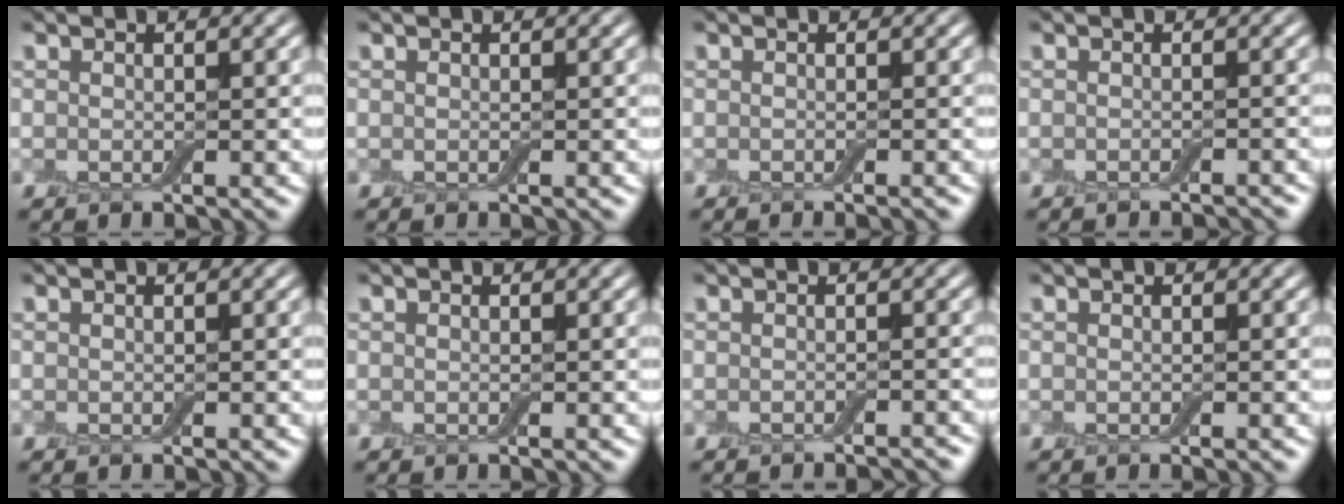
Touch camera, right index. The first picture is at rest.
{"total": 0.0}
{"total": 1.0, "force": [-0.5, 0.2, 0.8], "torque": [-0.004, -0.001, -0.011]}
{"total": 1.2, "force": [-1.1, 0.1, 0.5], "torque": [0.003, 0.000, -0.015]}
{"total": 0.0}
{"total": 0.0}
{"total": 1.6, "force": [-1.4, 0.2, 0.6], "torque": [0.005, 0.002, -0.018]}
{"total": 0.0}